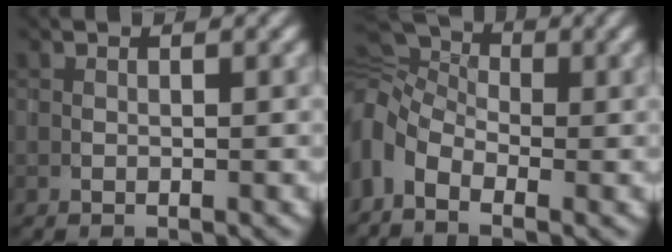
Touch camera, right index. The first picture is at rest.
{"total": 6.4, "force": [-1.4, 4.3, 4.5], "torque": [-0.105, 0.002, -0.043]}